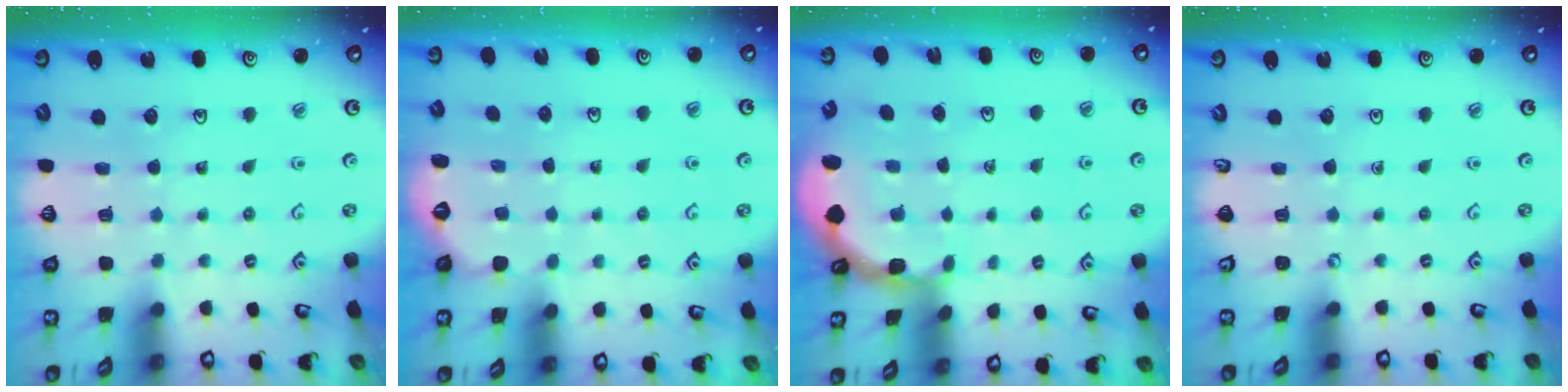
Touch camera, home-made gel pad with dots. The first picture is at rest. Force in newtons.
{"total": 1.9, "press": 0.7, "slide": 1.8}
{"total": 1.8, "press": 1.8, "slide": 0.2}
{"total": 0.0}